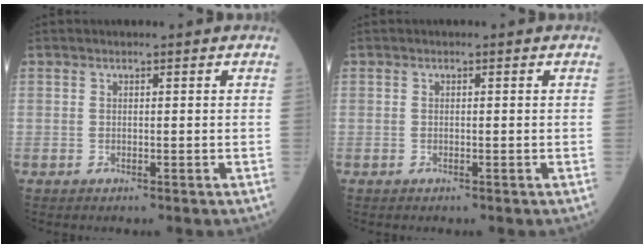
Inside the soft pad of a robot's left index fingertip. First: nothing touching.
{"total": 0.0}